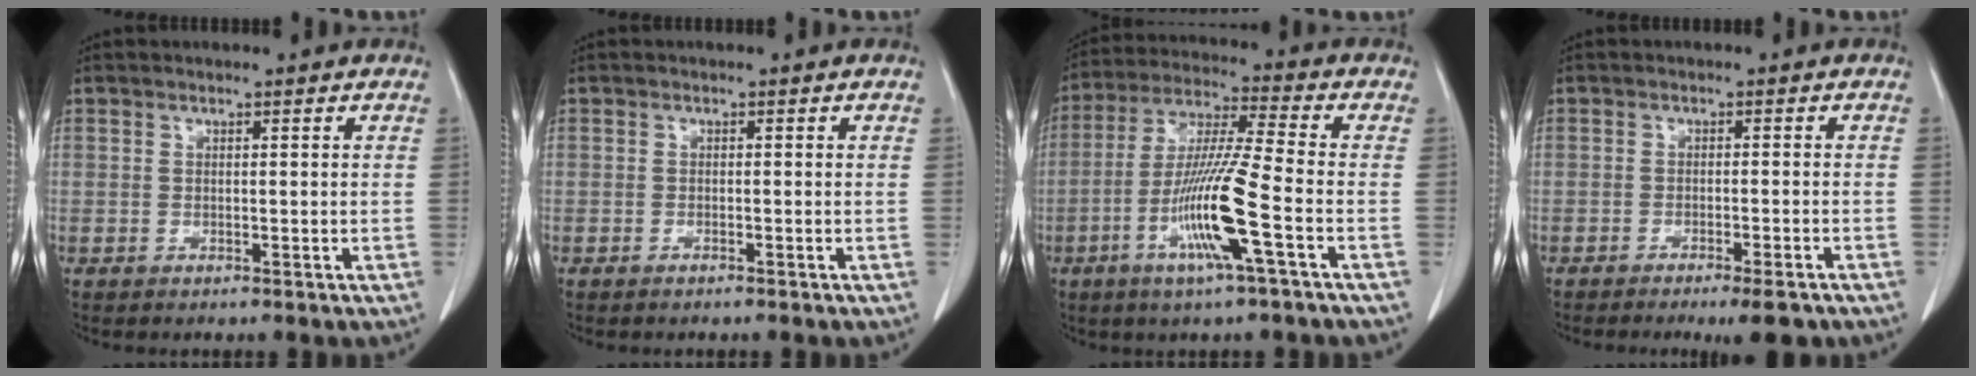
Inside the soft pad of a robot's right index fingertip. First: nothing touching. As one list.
[{"total": 0.6, "force": [-0.5, 0.1, 0.3], "torque": [-0.011, -0.001, -0.007]}, {"total": 12.8, "force": [-4.5, -0.6, 12.0], "torque": [-0.239, -0.010, -0.089]}, {"total": 5.4, "force": [-4.1, 0.4, 3.4], "torque": [-0.034, -0.008, -0.055]}]